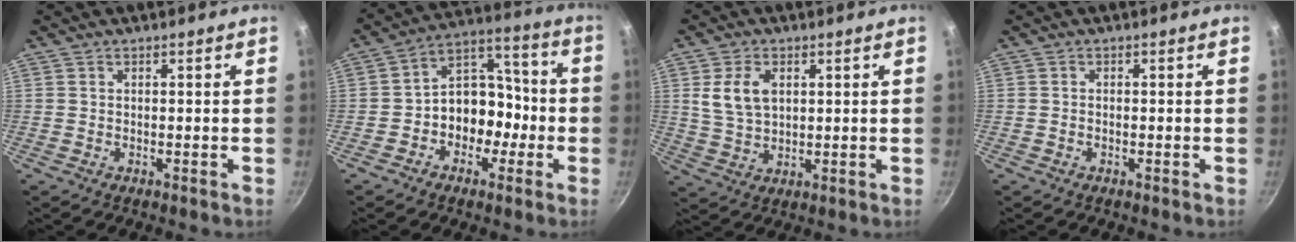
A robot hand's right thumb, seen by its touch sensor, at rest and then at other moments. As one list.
[{"total": 11.7, "force": [-3.4, 9.2, 6.4], "torque": [-0.031, 0.070, -0.063]}, {"total": 7.5, "force": [2.1, 4.9, 5.3], "torque": [-0.091, -0.009, 0.042]}, {"total": 0.5, "force": [-0.3, 0.3, 0.3], "torque": [-0.008, 0.004, -0.007]}]